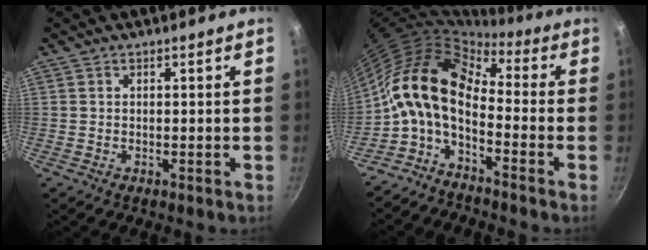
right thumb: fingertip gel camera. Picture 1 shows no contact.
{"total": 13.2, "force": [-2.8, 7.3, 10.7], "torque": [-0.191, 0.044, -0.075]}